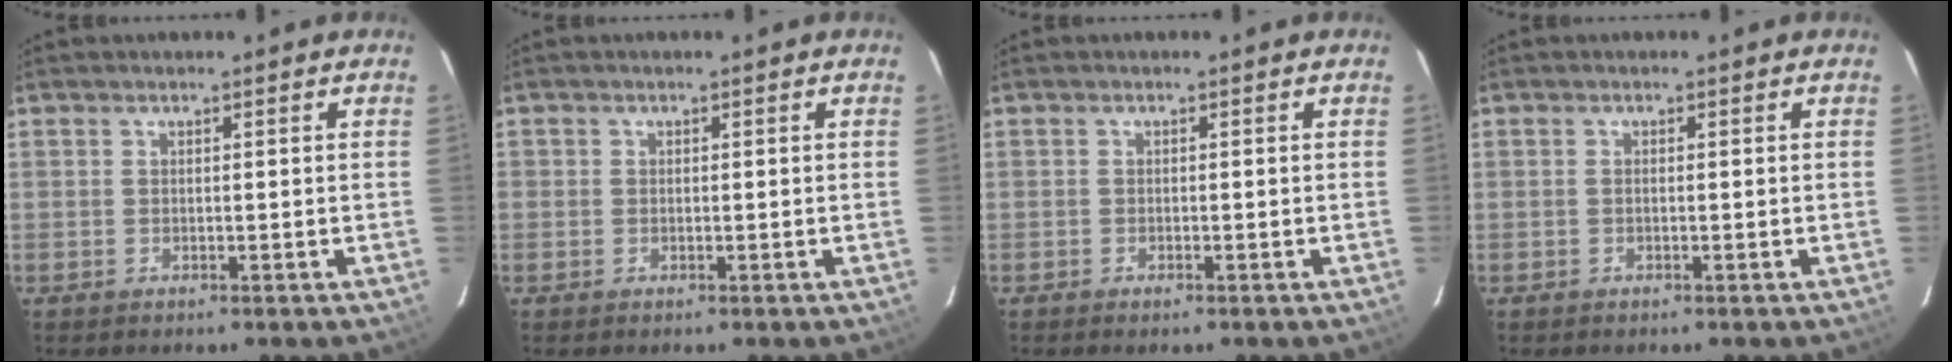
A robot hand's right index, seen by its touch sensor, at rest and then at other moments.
{"total": 0.7, "force": [-0.2, 0.6, 0.1], "torque": [-0.001, -0.001, -0.004]}
{"total": 0.6, "force": [-0.5, 0.1, 0.3], "torque": [-0.006, -0.001, -0.010]}
{"total": 0.0}